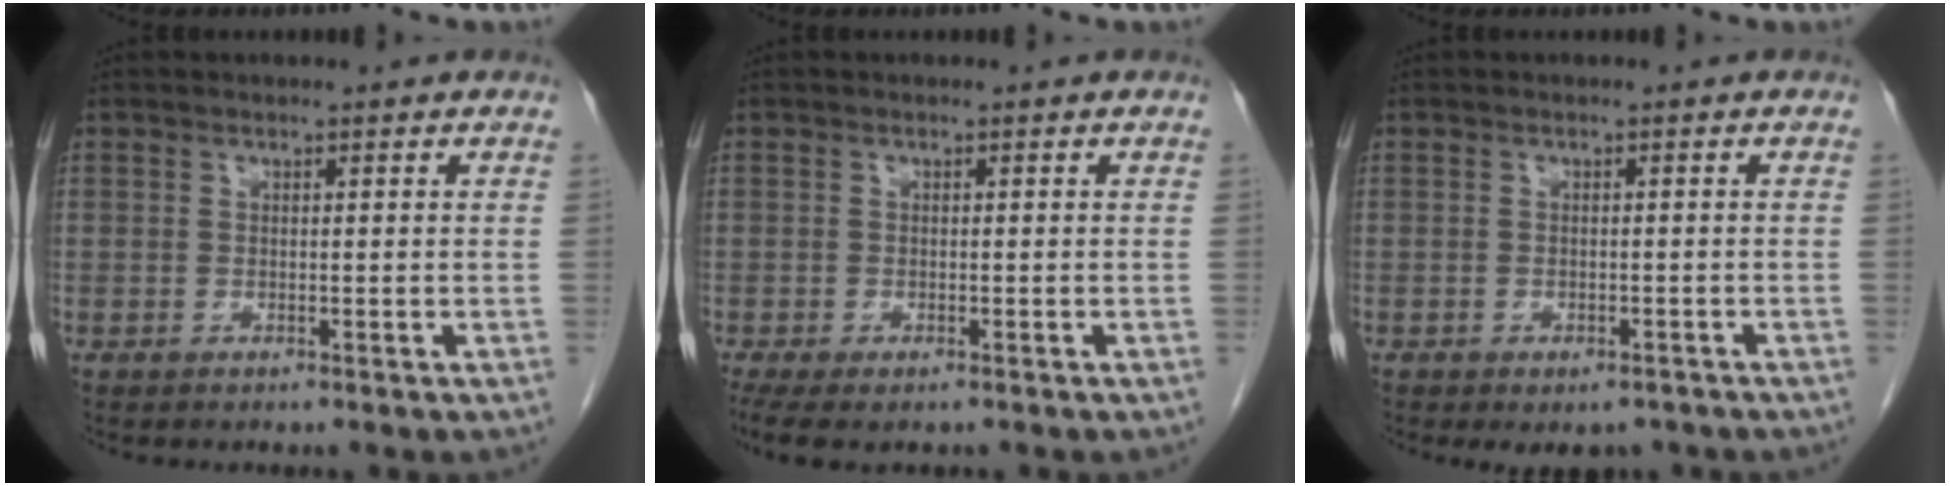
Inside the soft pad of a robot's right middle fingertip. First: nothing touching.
{"total": 5.8, "force": [-4.1, 2.4, 3.5], "torque": [-0.062, -0.015, -0.066]}
{"total": 4.3, "force": [-3.3, 2.2, 1.5], "torque": [-0.007, 0.002, -0.041]}